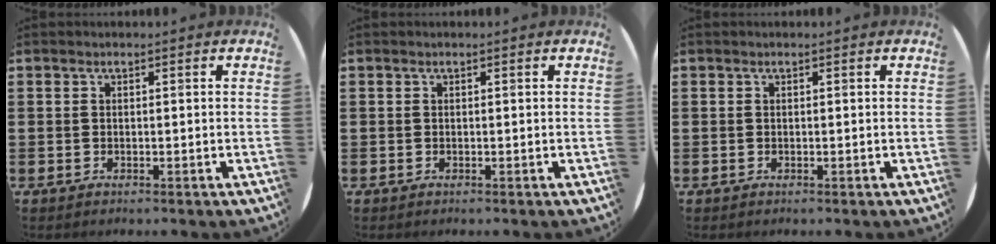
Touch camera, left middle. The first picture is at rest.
{"total": 0.0}
{"total": 0.0}